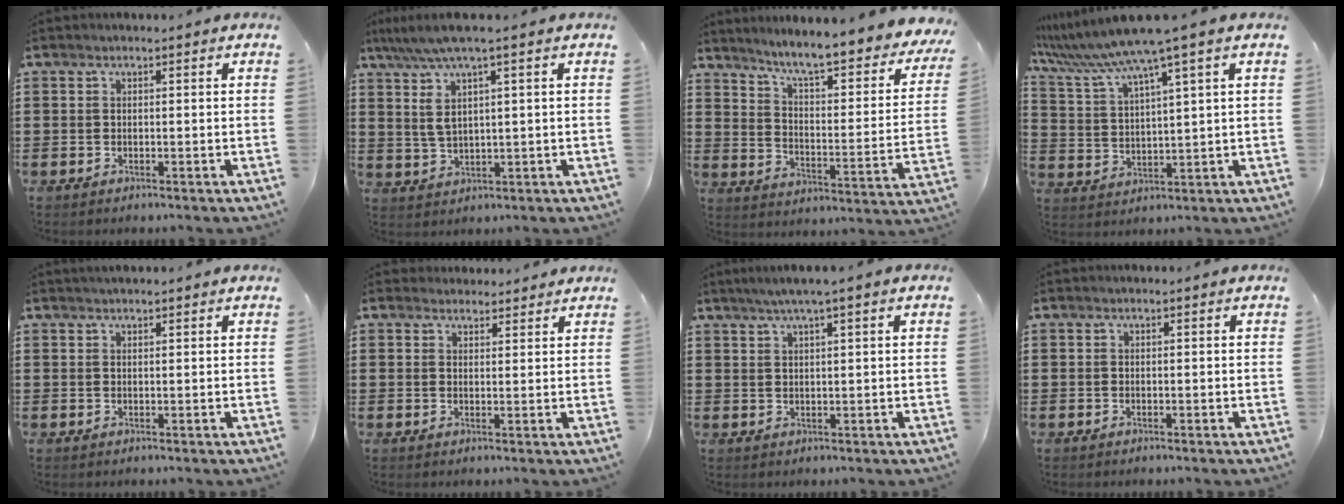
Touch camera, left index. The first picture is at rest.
{"total": 5.2, "force": [1.9, 0.7, 4.8], "torque": [-0.112, -0.005, 0.026]}
{"total": 6.3, "force": [5.3, -0.5, 3.4], "torque": [-0.081, -0.052, 0.078]}
{"total": 7.9, "force": [6.0, -0.6, 5.1], "torque": [-0.129, -0.037, 0.097]}
{"total": 1.0, "force": [0.9, 0.0, 0.4], "torque": [-0.007, 0.001, 0.017]}
{"total": 2.4, "force": [2.2, 0.8, 0.0], "torque": [-0.005, 0.001, 0.044]}
{"total": 2.7, "force": [1.4, -0.2, 2.3], "torque": [-0.044, -0.001, 0.025]}
{"total": 0.0}